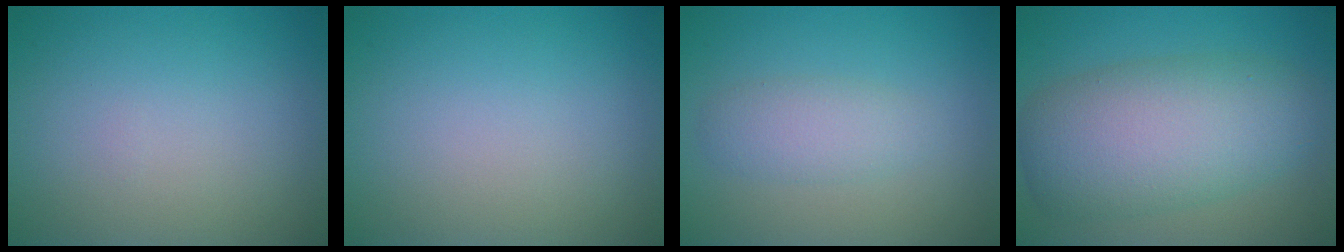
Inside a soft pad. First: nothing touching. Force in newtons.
{"total": 0.0}
{"total": 2.4, "press": 2.4, "slide": 0.1}
{"total": 8.6, "press": 8.6, "slide": 0.7}